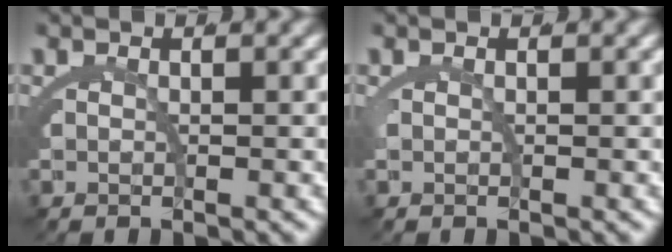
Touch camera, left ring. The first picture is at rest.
{"total": 0.6, "force": [0.1, -0.6, 0.0], "torque": [-0.003, 0.000, 0.006]}